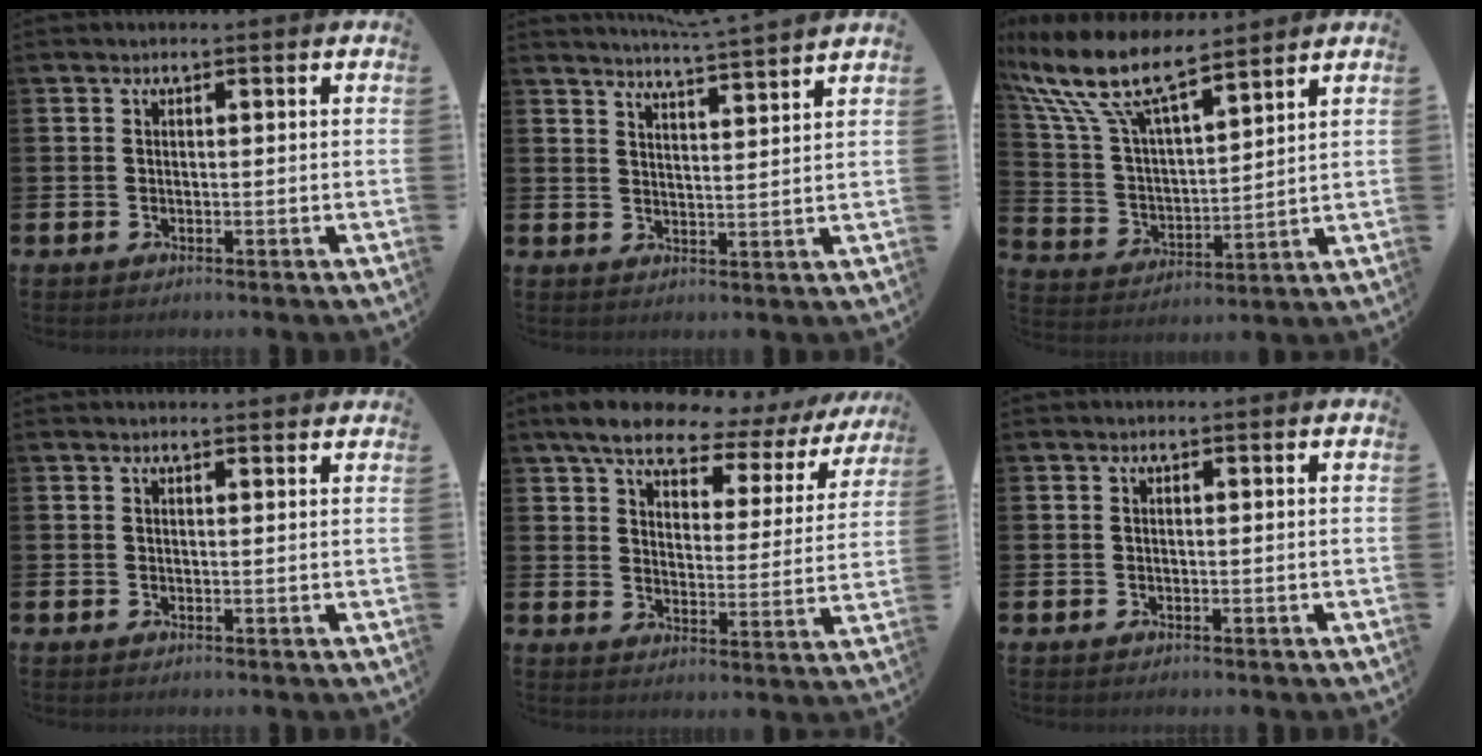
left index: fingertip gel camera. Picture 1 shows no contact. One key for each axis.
{"total": 5.1, "fx": 5.0, "fy": -1.1, "fz": 0.7, "tx": -0.022, "ty": -0.036, "tz": 0.086}
{"total": 11.7, "fx": 9.6, "fy": 2.8, "fz": 6.0, "tx": -0.156, "ty": -0.048, "tz": 0.170}
{"total": 0.9, "fx": 0.9, "fy": 0.0, "fz": 0.1, "tx": 0.009, "ty": -0.006, "tz": 0.014}
{"total": 7.1, "fx": 6.2, "fy": 2.3, "fz": 2.5, "tx": -0.067, "ty": -0.044, "tz": 0.099}
{"total": 0.0}